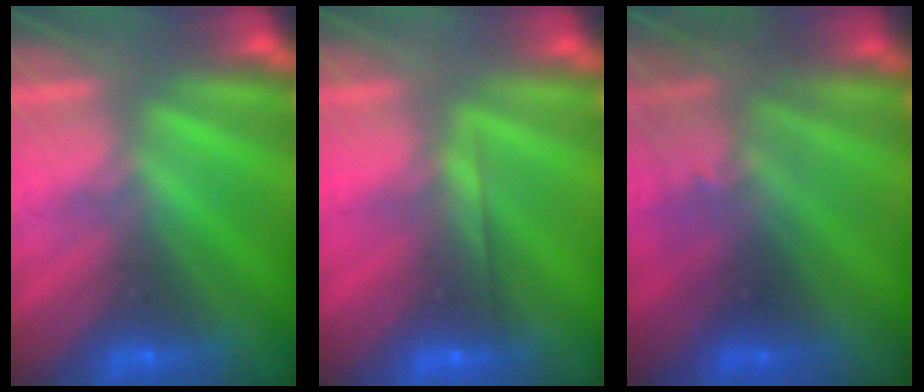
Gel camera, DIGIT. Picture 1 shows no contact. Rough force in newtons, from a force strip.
{"total": 1.9}
{"total": 2.9}